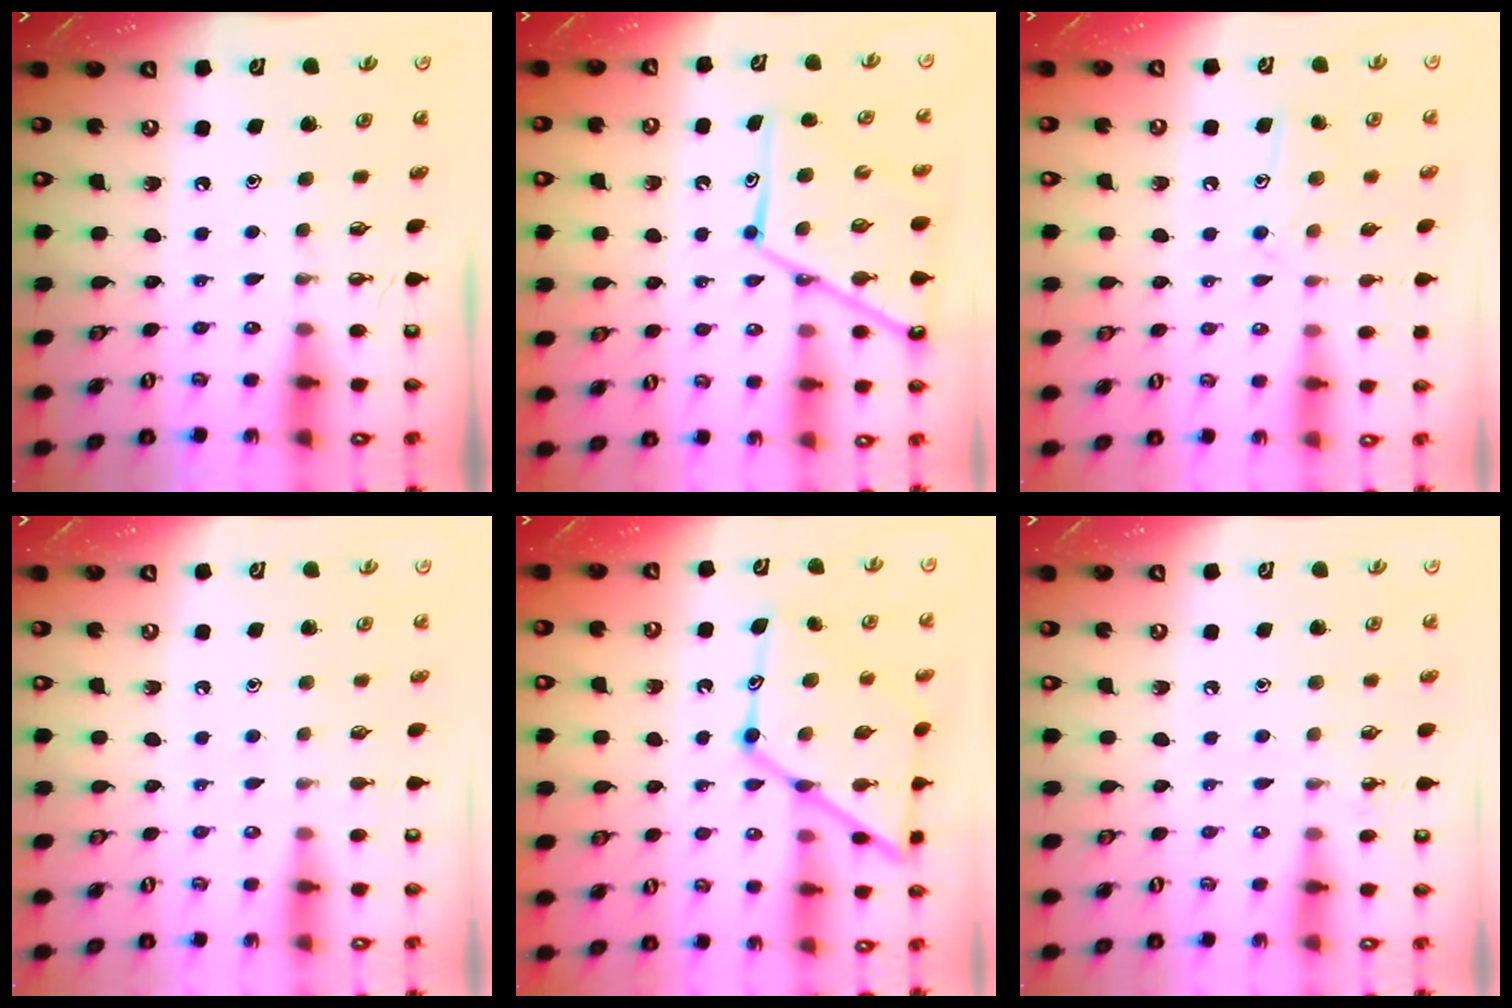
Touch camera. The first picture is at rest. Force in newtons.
{"total": 15.3, "press": 15.2, "slide": 1.4}
{"total": 10.8, "press": 10.7, "slide": 0.5}
{"total": 4.8, "press": 4.7, "slide": 0.5}
{"total": 19.7, "press": 19.7, "slide": 1.6}
{"total": 4.8, "press": 4.8, "slide": 0.5}